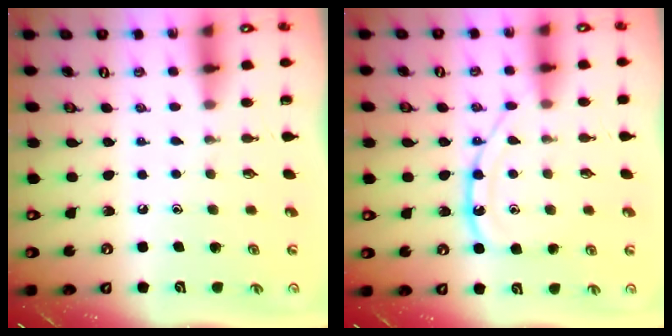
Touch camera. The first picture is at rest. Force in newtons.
{"total": 13.4, "press": 13.3, "slide": 1.1}